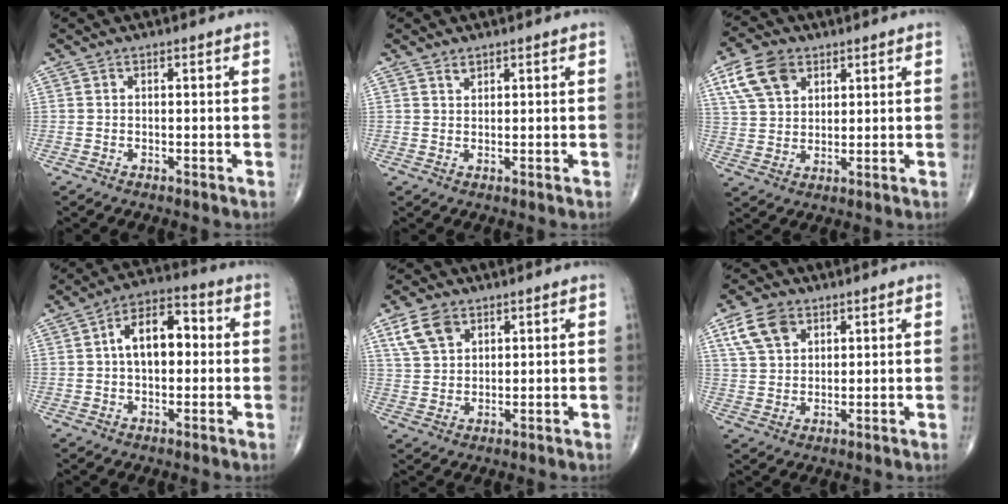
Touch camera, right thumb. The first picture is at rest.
{"total": 1.2, "force": [1.0, 0.6, 0.4], "torque": [0.000, -0.008, 0.017]}
{"total": 9.5, "force": [4.6, 6.2, 5.4], "torque": [-0.090, -0.007, 0.090]}
{"total": 10.3, "force": [1.0, 6.1, 8.3], "torque": [-0.123, 0.023, 0.007]}
{"total": 6.8, "force": [3.7, 4.3, 3.7], "torque": [-0.061, -0.010, 0.077]}
{"total": 7.9, "force": [4.0, 5.2, 4.4], "torque": [-0.071, -0.008, 0.079]}